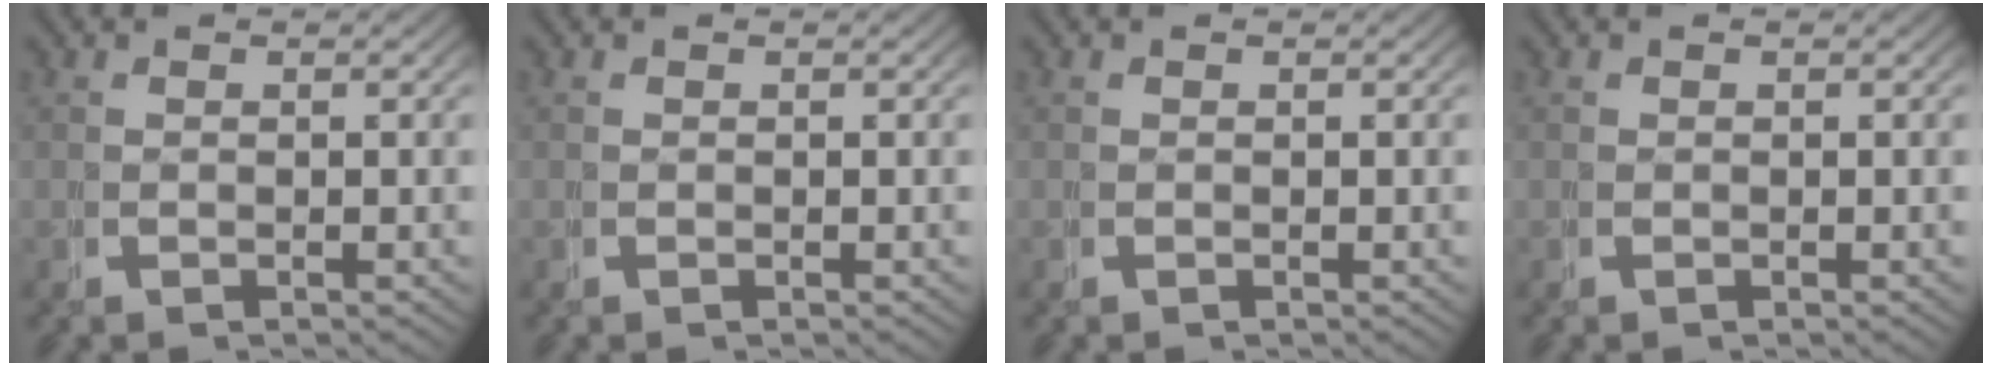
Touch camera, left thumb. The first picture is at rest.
{"total": 0.0}
{"total": 0.0}
{"total": 0.0}